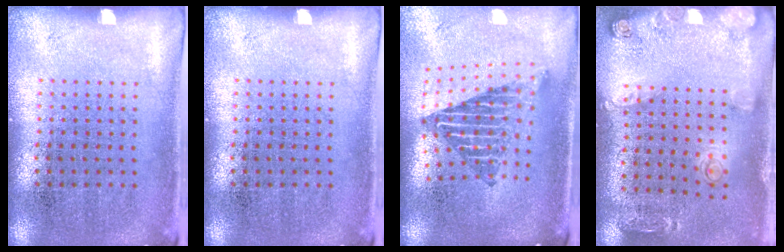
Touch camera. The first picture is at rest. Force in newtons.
{"total": 0.0}
{"total": 2.2, "press": 1.6, "slide": 1.6}
{"total": 1.5, "press": 1.4, "slide": 0.7}